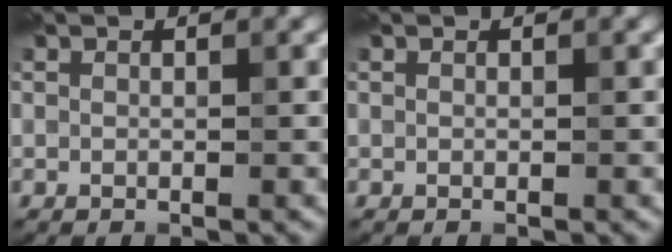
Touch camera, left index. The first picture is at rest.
{"total": 0.0}